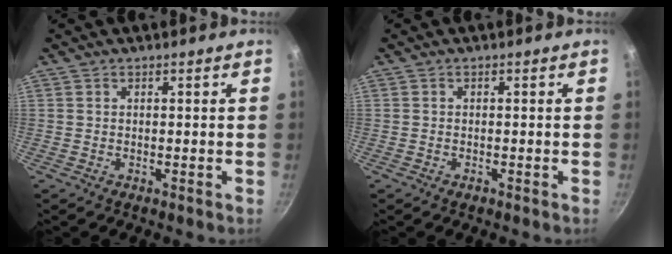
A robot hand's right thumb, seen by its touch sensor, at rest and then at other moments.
{"total": 0.6, "force": [-0.4, 0.4, 0.2], "torque": [-0.003, 0.000, -0.009]}